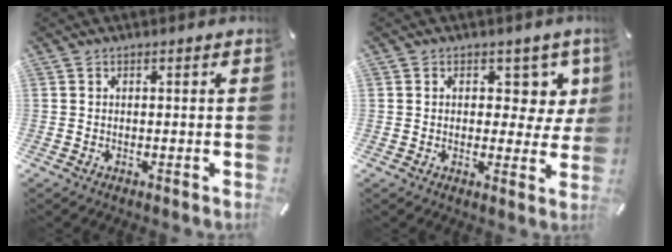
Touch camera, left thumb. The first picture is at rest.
{"total": 7.1, "force": [3.1, 5.1, 3.9], "torque": [-0.033, -0.017, 0.050]}